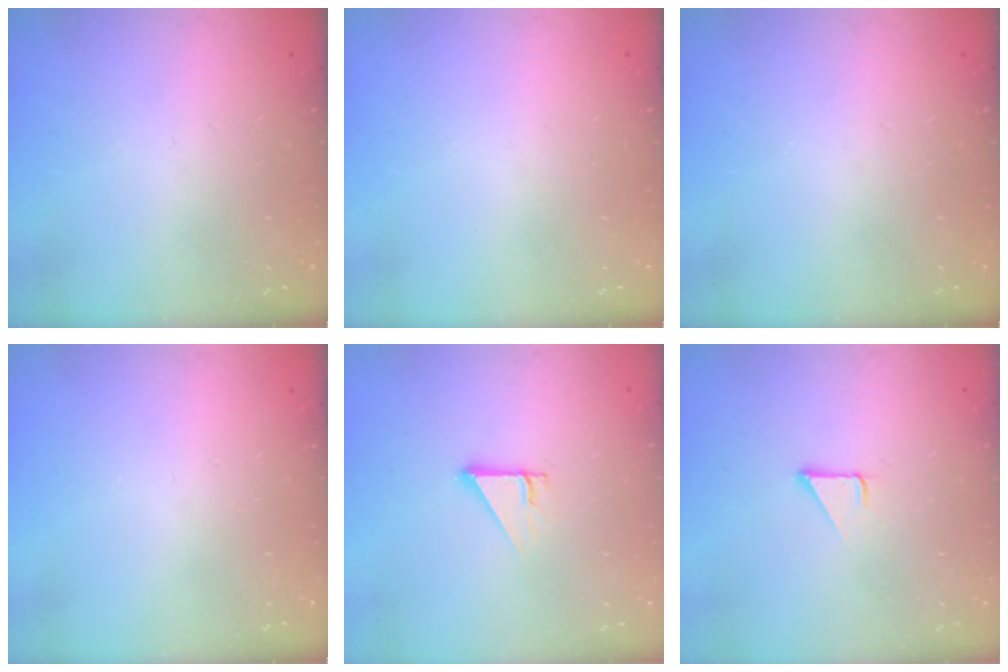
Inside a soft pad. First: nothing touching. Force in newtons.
{"total": 0.0}
{"total": 0.0}
{"total": 0.0}
{"total": 2.7, "press": 2.7, "slide": 0.1}
{"total": 1.9, "press": 1.9, "slide": 0.1}